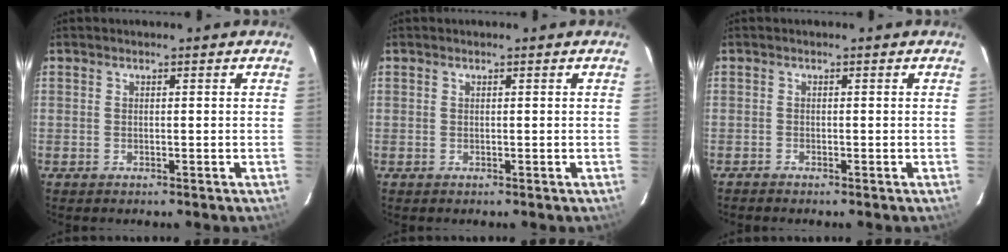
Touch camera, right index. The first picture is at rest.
{"total": 0.0}
{"total": 0.7, "force": [-0.7, 0.1, 0.0], "torque": [-0.004, -0.002, -0.014]}